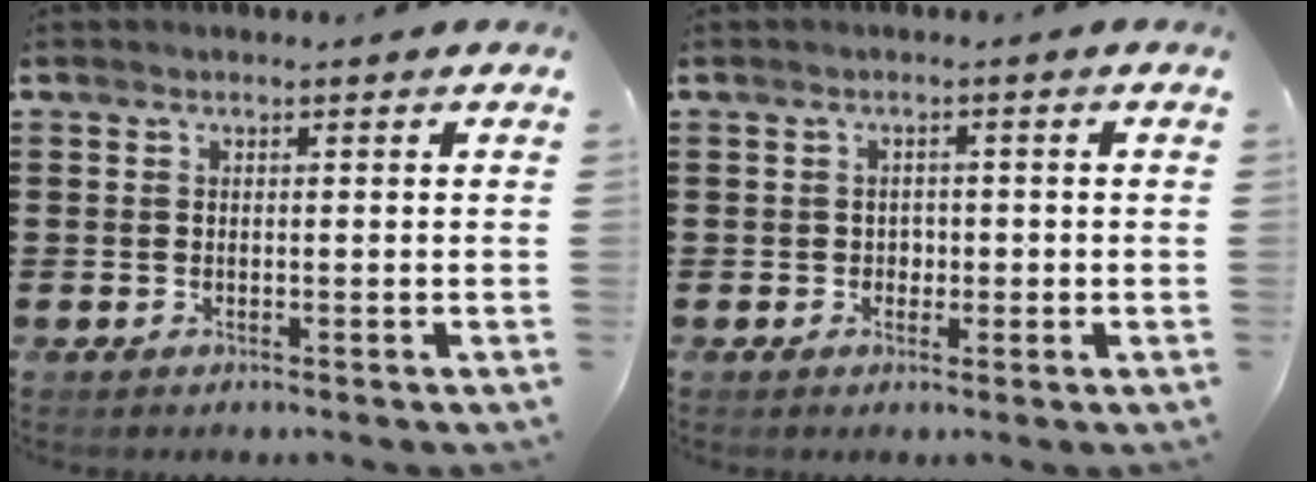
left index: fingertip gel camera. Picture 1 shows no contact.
{"total": 1.5, "force": [-0.1, 1.4, 0.6], "torque": [-0.017, 0.005, -0.006]}